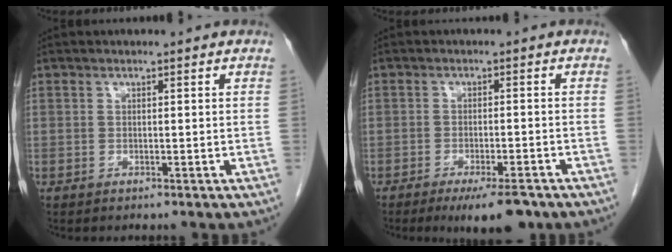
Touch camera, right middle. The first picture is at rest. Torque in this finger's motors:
{"motor_torque": [0.17, -0.13, 0.09, 0.04]}